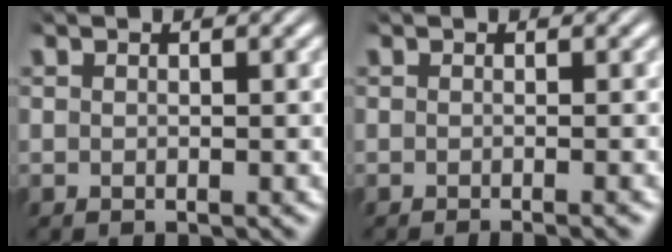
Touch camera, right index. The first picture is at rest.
{"total": 1.0, "force": [-0.9, -0.3, 0.2], "torque": [0.003, 0.003, -0.016]}